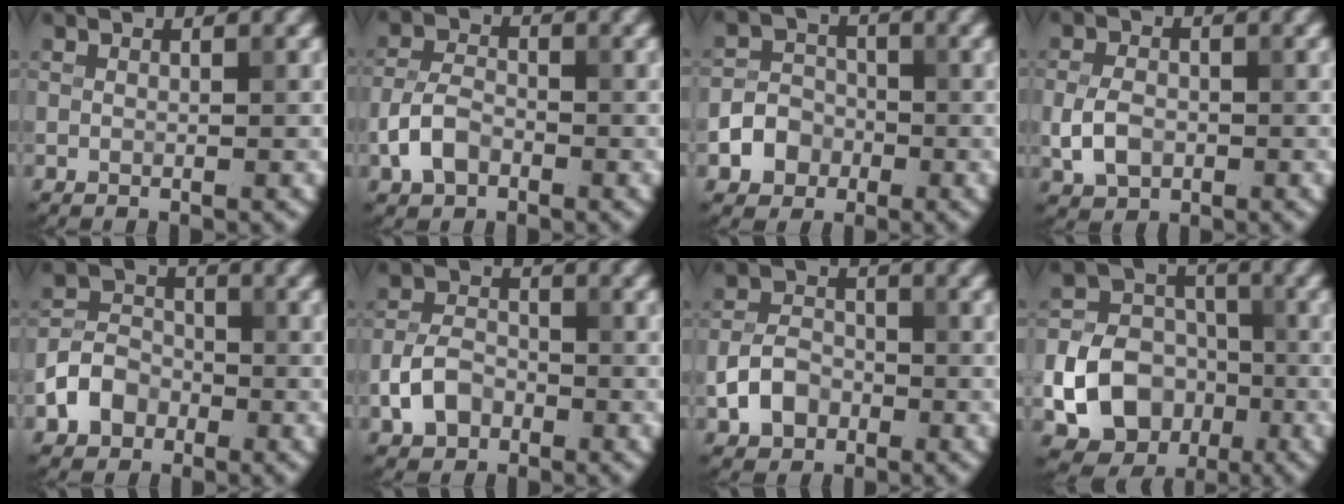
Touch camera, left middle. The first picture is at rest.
{"total": 3.2, "force": [-1.6, 2.1, 1.9], "torque": [-0.036, 0.006, -0.038]}
{"total": 3.2, "force": [-1.3, 2.8, 1.1], "torque": [-0.009, 0.004, -0.027]}
{"total": 3.2, "force": [-0.7, 2.3, 2.1], "torque": [-0.044, -0.001, -0.017]}
{"total": 3.8, "force": [-1.8, 3.0, 1.6], "torque": [-0.032, 0.005, -0.038]}
{"total": 3.6, "force": [-1.7, 2.5, 1.9], "torque": [-0.036, 0.005, -0.037]}
{"total": 3.7, "force": [-1.6, 2.7, 1.9], "torque": [-0.036, 0.004, -0.033]}
{"total": 8.9, "force": [-2.8, 7.4, 4.2], "torque": [-0.054, -0.013, -0.067]}